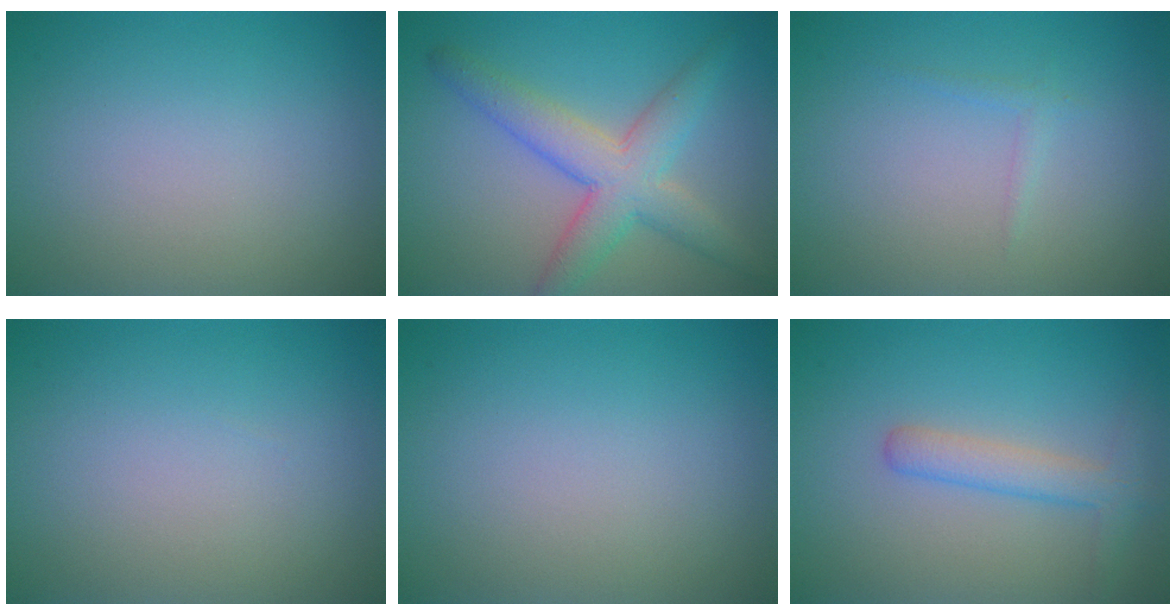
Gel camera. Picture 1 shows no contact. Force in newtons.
{"total": 5.6, "press": 5.6, "slide": 0.2}
{"total": 0.8, "press": 0.8, "slide": 0.1}
{"total": 0.0}
{"total": 0.0}
{"total": 2.7, "press": 2.7, "slide": 0.1}